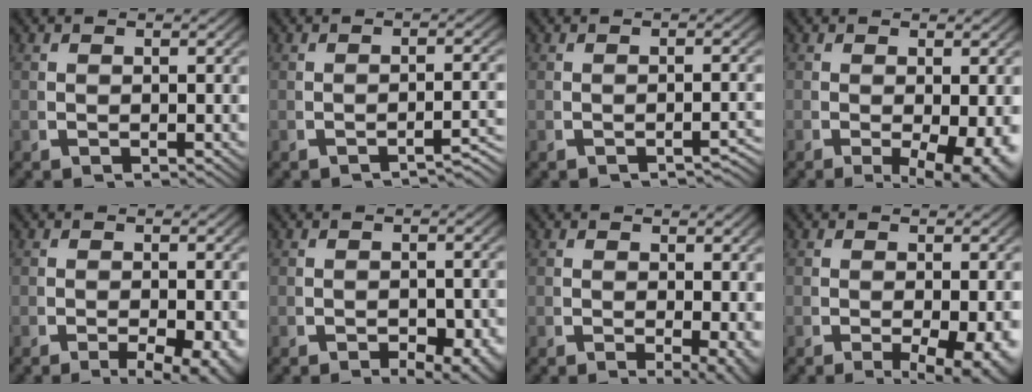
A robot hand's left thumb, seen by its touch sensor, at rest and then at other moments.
{"total": 3.0, "force": [-2.5, 0.5, 1.6], "torque": [-0.023, 0.000, -0.036]}
{"total": 2.3, "force": [-2.2, 0.4, 0.6], "torque": [-0.012, 0.000, -0.032]}
{"total": 5.5, "force": [-1.5, 2.7, 4.5], "torque": [-0.077, -0.026, -0.013]}
{"total": 4.9, "force": [-2.2, 2.1, 3.8], "torque": [-0.058, -0.024, -0.024]}
{"total": 4.3, "force": [-2.2, 2.2, 3.0], "torque": [-0.043, -0.024, -0.028]}
{"total": 2.8, "force": [-0.5, 1.0, 2.5], "torque": [-0.032, -0.017, 0.000]}
{"total": 5.1, "force": [-1.7, 2.3, 4.2], "torque": [-0.068, -0.024, -0.016]}